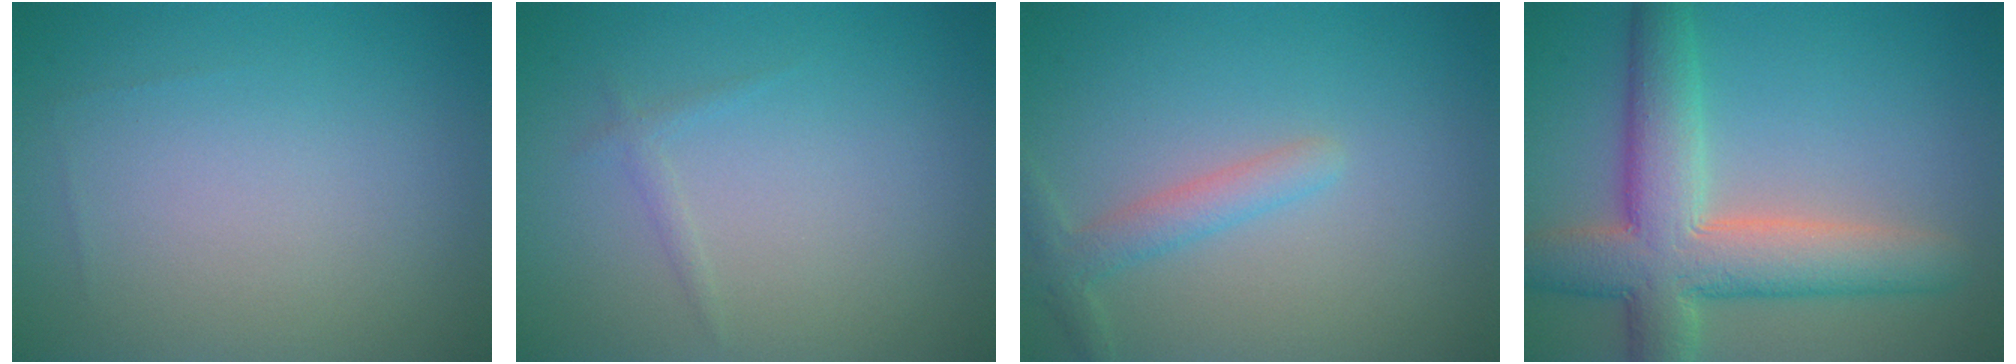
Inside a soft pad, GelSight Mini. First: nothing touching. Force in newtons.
{"total": 0.8, "press": 0.8, "slide": 0.1}
{"total": 2.1, "press": 2.1, "slide": 0.1}
{"total": 8.4, "press": 8.4, "slide": 0.8}